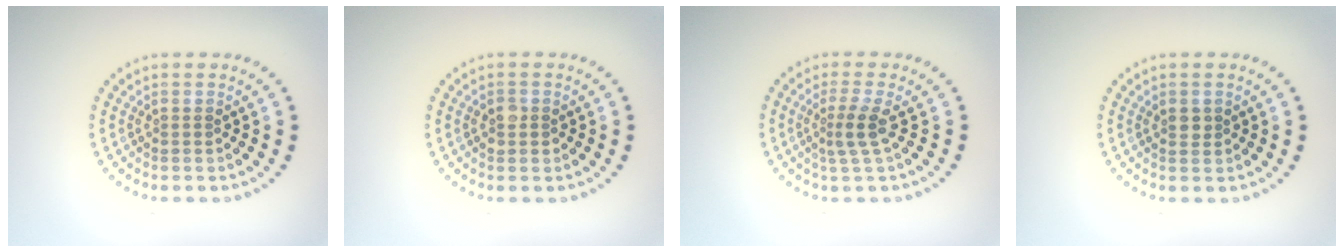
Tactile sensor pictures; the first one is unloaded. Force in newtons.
{"total": 1.3, "press": 1.3, "slide": 0.2}
{"total": 2.3, "press": 1.7, "slide": 1.6}
{"total": 1.0, "press": 1.0, "slide": 0.3}